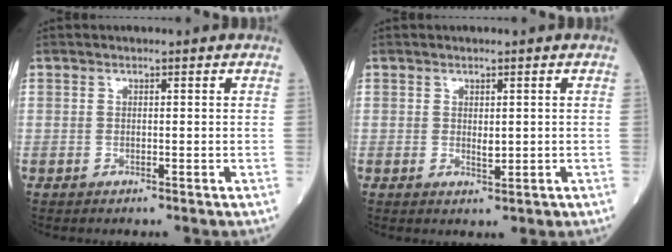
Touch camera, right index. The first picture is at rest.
{"total": 1.4, "force": [0.1, 0.3, 1.3], "torque": [-0.023, -0.006, 0.006]}